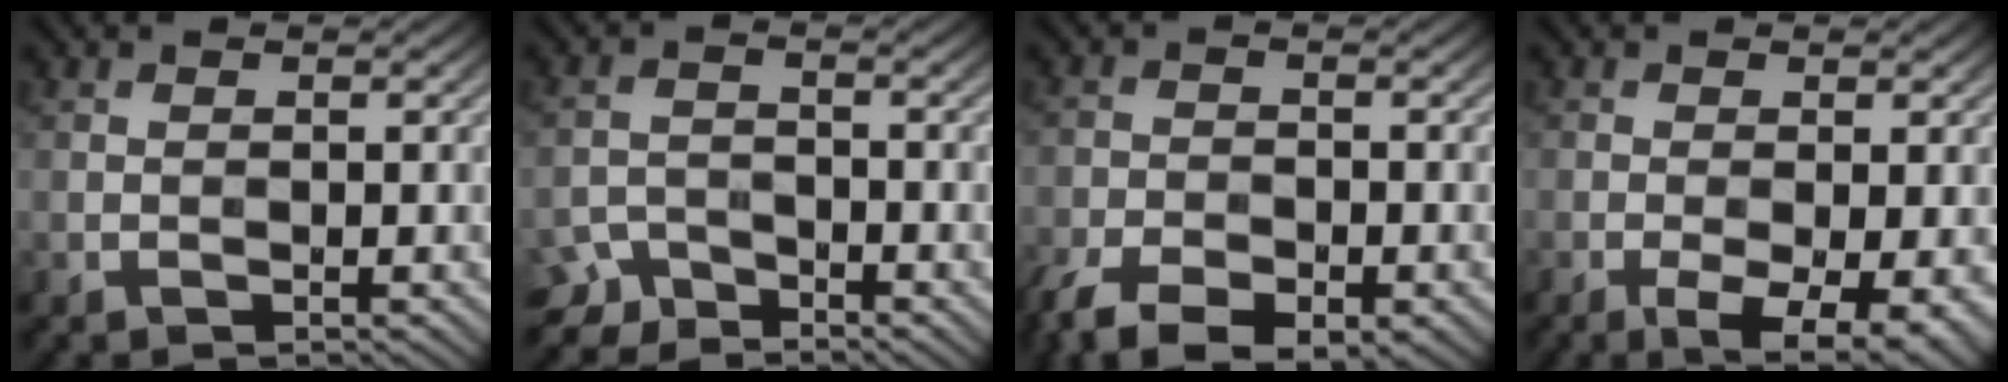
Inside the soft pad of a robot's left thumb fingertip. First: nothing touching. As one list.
[{"total": 4.1, "force": [-3.7, 1.7, 0.8], "torque": [-0.012, -0.005, -0.078]}, {"total": 8.8, "force": [-6.1, 3.9, 5.1], "torque": [-0.098, -0.024, -0.106]}, {"total": 6.2, "force": [-2.7, 1.9, 5.3], "torque": [-0.086, -0.008, -0.036]}]